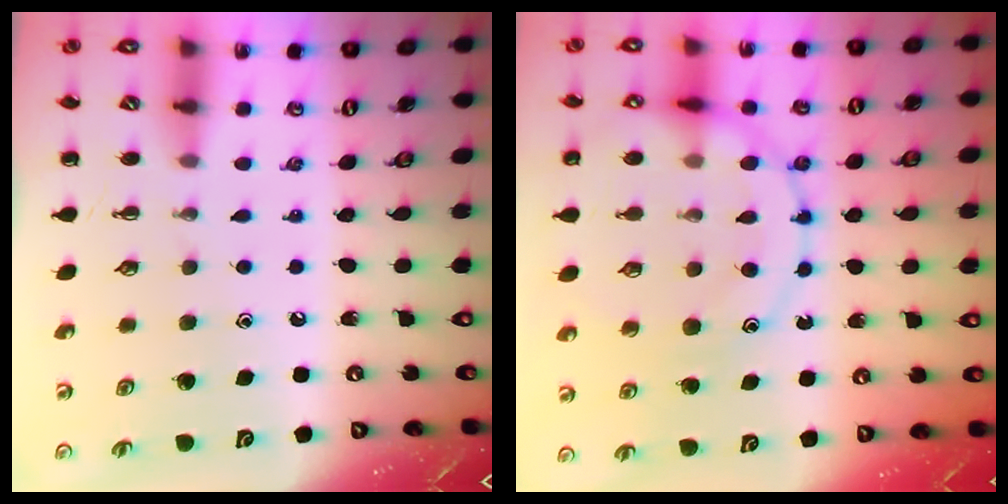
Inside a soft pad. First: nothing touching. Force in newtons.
{"total": 19.5, "press": 19.3, "slide": 2.5}